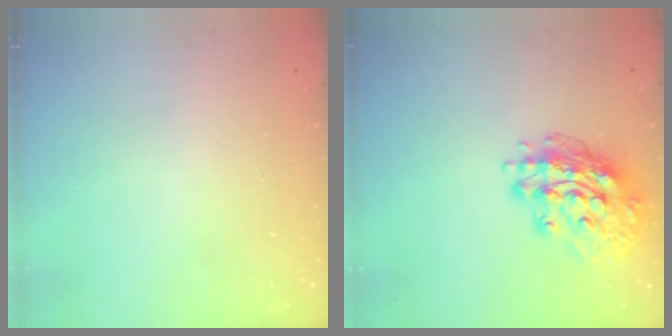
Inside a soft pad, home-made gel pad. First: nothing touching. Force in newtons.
{"total": 15.9, "press": 15.9, "slide": 1.5}